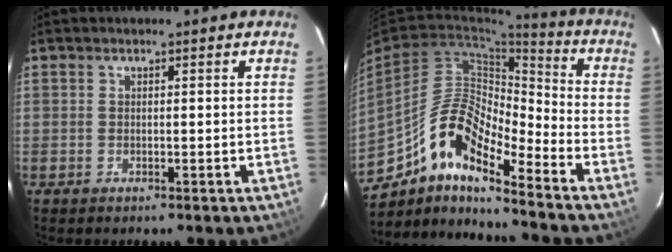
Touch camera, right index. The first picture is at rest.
{"total": 14.5, "force": [-10.0, 3.7, 9.8], "torque": [-0.168, 0.006, -0.194]}